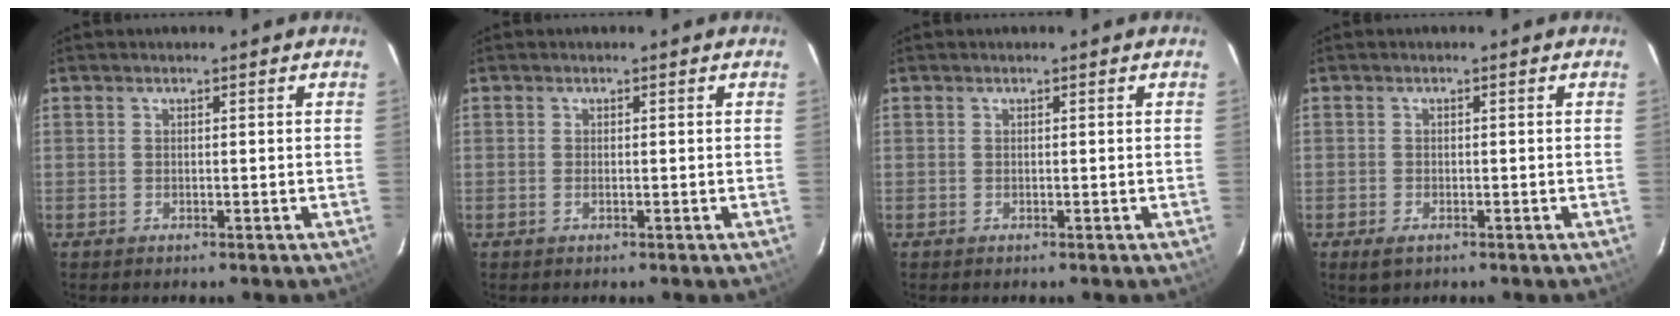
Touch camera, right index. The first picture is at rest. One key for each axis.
{"total": 0.8, "fx": -0.2, "fy": 0.1, "fz": 0.8, "tx": -0.016, "ty": 0.001, "tz": -0.005}
{"total": 0.0}
{"total": 2.5, "fx": -1.6, "fy": 1.3, "fz": 1.3, "tx": -0.026, "ty": -0.010, "tz": -0.026}